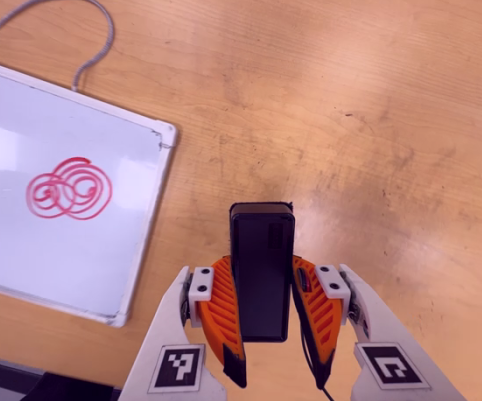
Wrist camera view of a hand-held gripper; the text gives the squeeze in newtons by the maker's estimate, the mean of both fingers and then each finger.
{"total": 6.4, "left": 4.7, "right": 8.1}